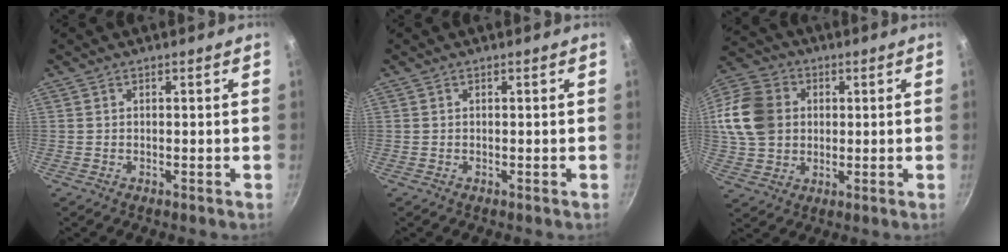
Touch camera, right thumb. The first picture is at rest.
{"total": 0.0}
{"total": 18.4, "force": [2.7, 15.3, 9.9], "torque": [-0.205, 0.024, 0.046]}